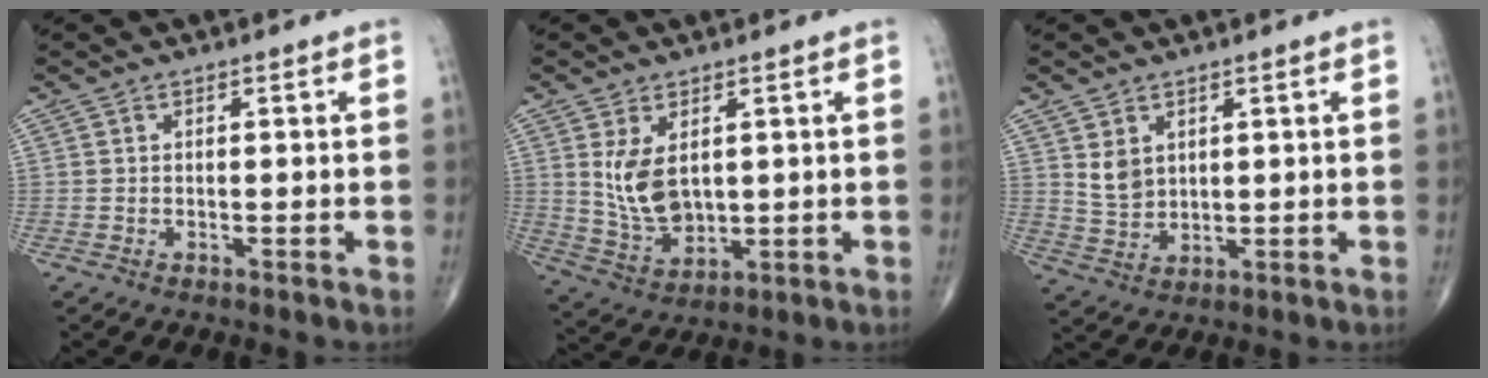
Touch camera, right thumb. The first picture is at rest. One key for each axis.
{"total": 8.3, "fx": 1.9, "fy": 4.9, "fz": 6.3, "tx": -0.108, "ty": -0.018, "tz": 0.055}
{"total": 4.5, "fx": 1.9, "fy": 3.3, "fz": 2.5, "tx": -0.036, "ty": -0.017, "tz": 0.048}